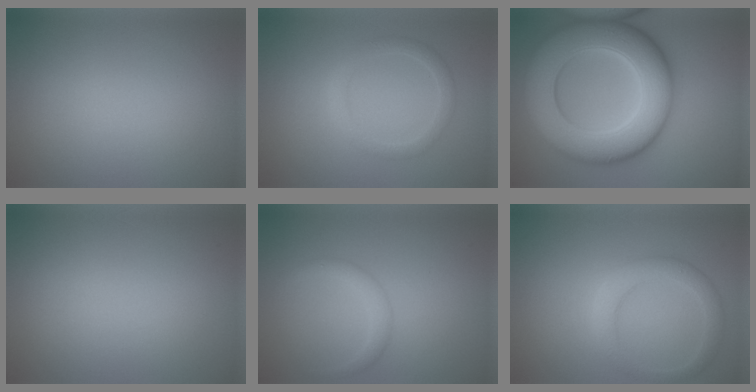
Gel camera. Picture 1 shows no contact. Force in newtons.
{"total": 2.0, "press": 2.0, "slide": 0.1}
{"total": 13.4, "press": 13.4, "slide": 0.3}
{"total": 0.0}
{"total": 1.7, "press": 1.7, "slide": 0.0}
{"total": 2.9, "press": 2.9, "slide": 0.1}